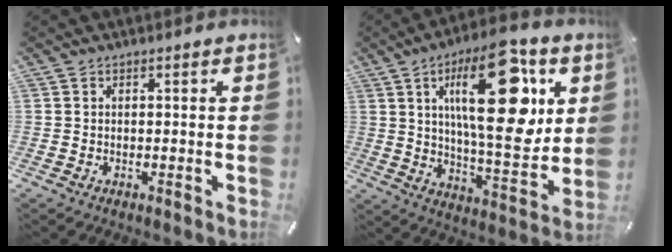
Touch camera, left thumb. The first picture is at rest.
{"total": 25.7, "force": [9.1, 10.0, 21.8], "torque": [-0.347, -0.045, 0.126]}